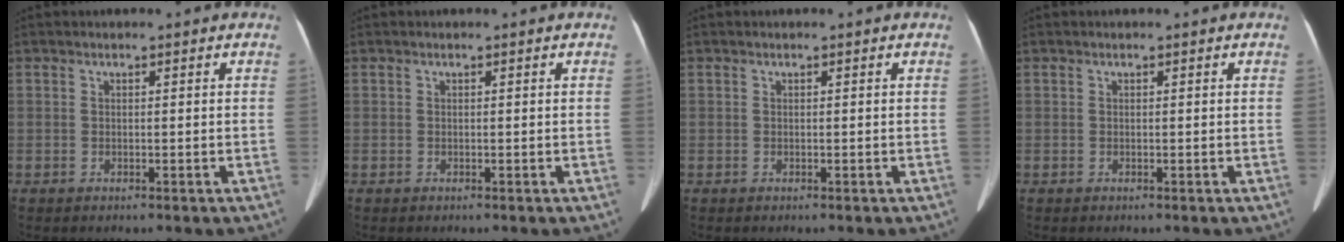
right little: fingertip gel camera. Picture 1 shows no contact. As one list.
[{"total": 0.0}, {"total": 0.0}, {"total": 0.0}]